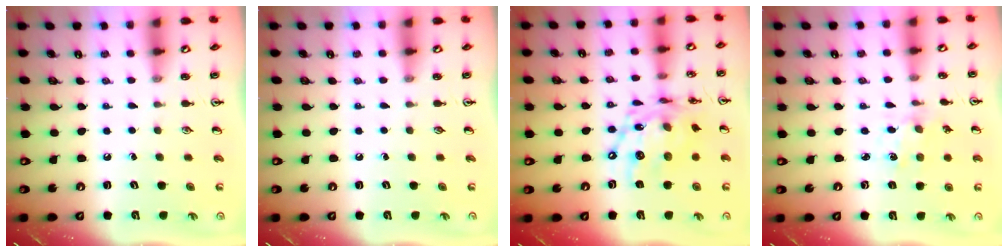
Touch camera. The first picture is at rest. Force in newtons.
{"total": 0.0}
{"total": 15.9, "press": 15.8, "slide": 1.1}
{"total": 1.1, "press": 1.0, "slide": 0.2}